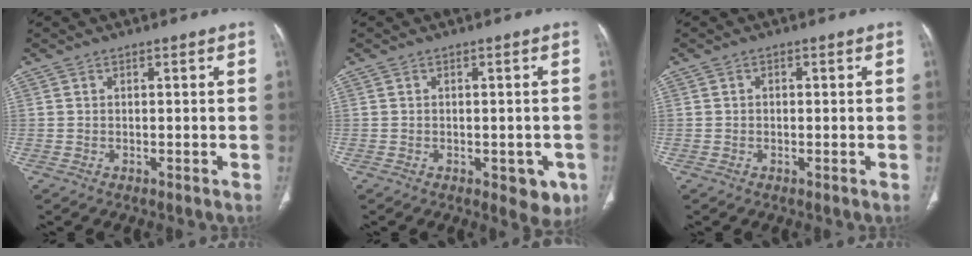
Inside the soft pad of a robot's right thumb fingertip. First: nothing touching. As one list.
[{"total": 5.1, "force": [-2.0, 2.9, 3.7], "torque": [-0.015, 0.000, -0.019]}, {"total": 0.7, "force": [0.0, 0.6, 0.4], "torque": [-0.004, 0.002, -0.002]}]